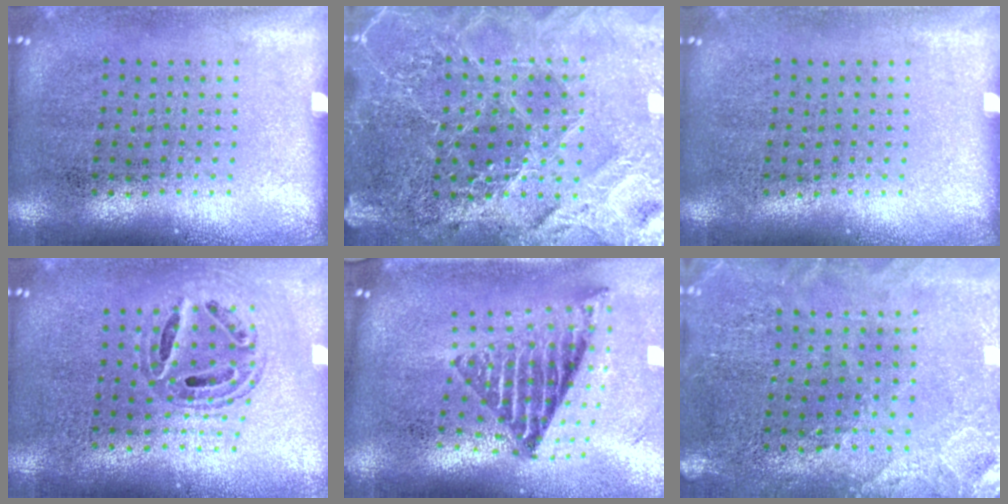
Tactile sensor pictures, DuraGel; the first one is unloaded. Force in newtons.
{"total": 4.6, "press": 4.3, "slide": 1.8}
{"total": 0.0}
{"total": 0.8, "press": 0.7, "slide": 0.1}
{"total": 1.9, "press": 1.5, "slide": 1.2}
{"total": 0.5, "press": 0.5, "slide": 0.2}